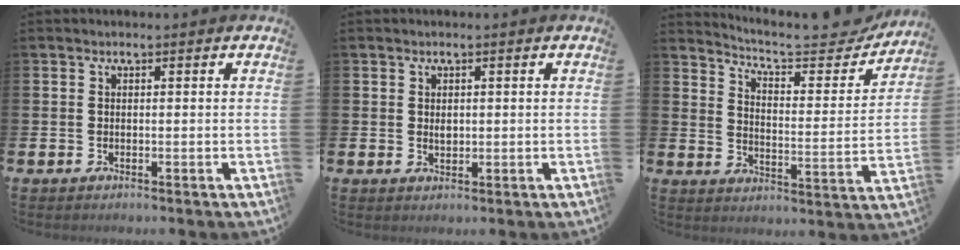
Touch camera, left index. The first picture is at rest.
{"total": 1.2, "force": [0.4, 0.8, 0.8], "torque": [0.002, -0.002, 0.002]}
{"total": 6.7, "force": [6.3, 1.0, 1.9], "torque": [-0.055, -0.053, 0.102]}